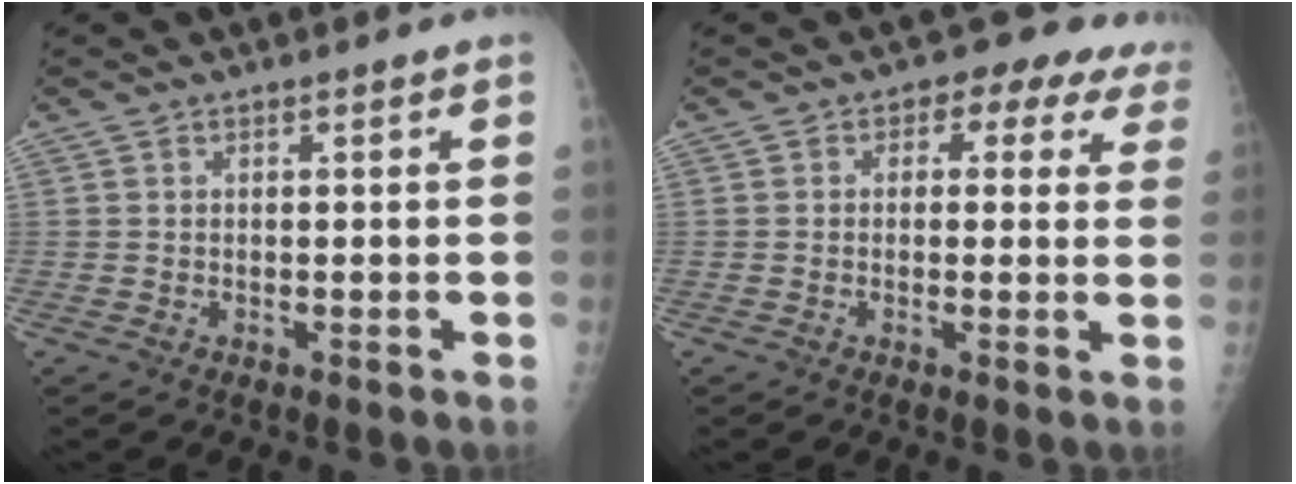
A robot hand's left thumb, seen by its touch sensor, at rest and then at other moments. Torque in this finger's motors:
{"motor_torque": [-0.17, -0.07, 0.06, 0.05, -0.01]}